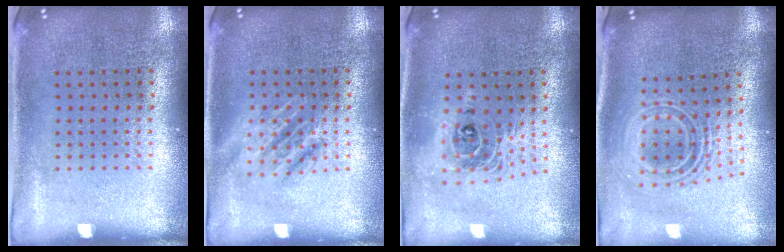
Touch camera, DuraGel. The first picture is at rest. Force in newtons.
{"total": 1.2, "press": 1.2, "slide": 0.2}
{"total": 1.8, "press": 1.4, "slide": 1.1}
{"total": 2.3, "press": 1.7, "slide": 1.6}